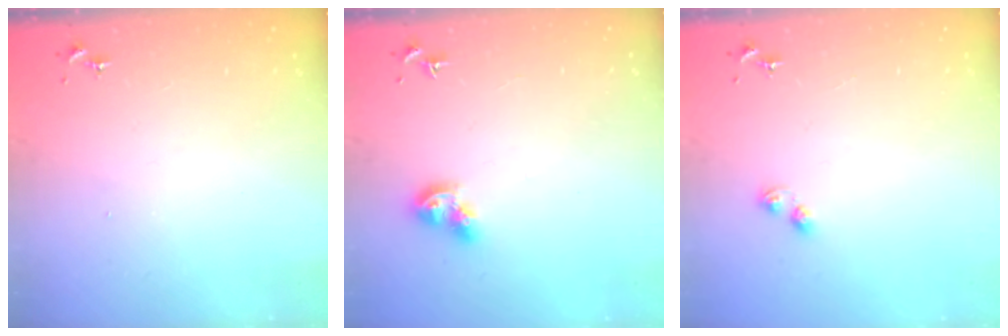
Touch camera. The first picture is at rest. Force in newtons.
{"total": 9.0, "press": 9.0, "slide": 0.8}
{"total": 2.9, "press": 2.8, "slide": 0.5}